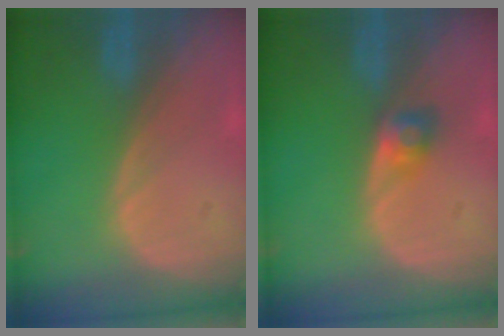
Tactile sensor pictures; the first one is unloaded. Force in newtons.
{"total": 2.5, "press": 2.4, "slide": 0.8}